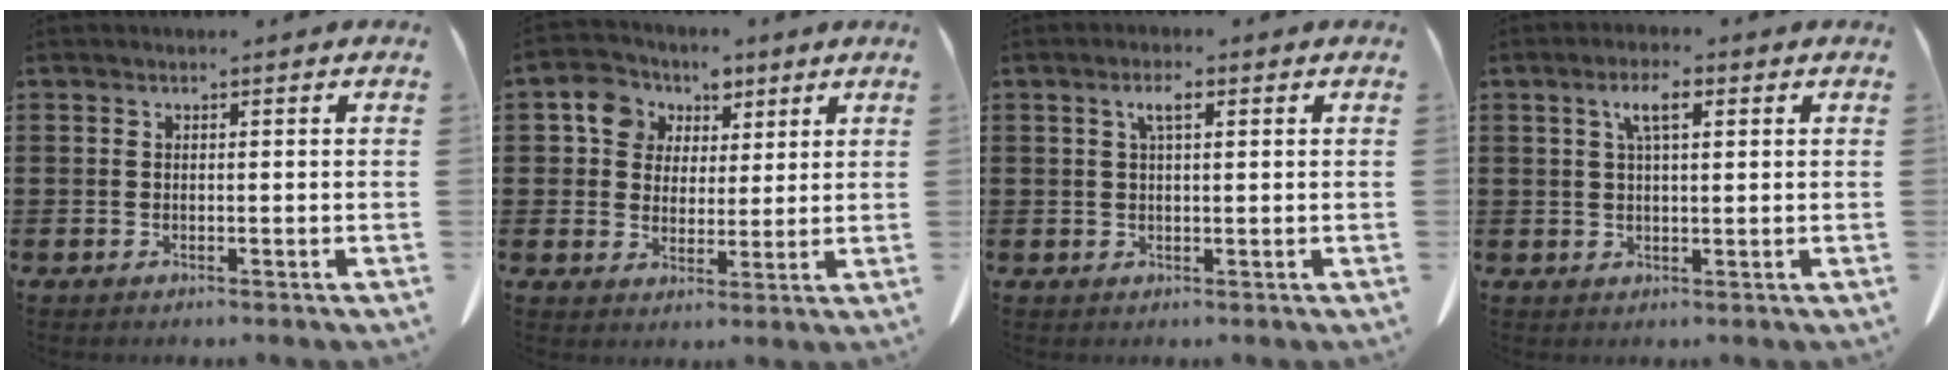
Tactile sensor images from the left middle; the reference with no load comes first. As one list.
[{"total": 6.6, "force": [3.1, 5.5, 1.8], "torque": [-0.058, 0.015, 0.056]}, {"total": 2.9, "force": [1.0, 0.8, 2.5], "torque": [-0.053, 0.008, 0.015]}, {"total": 4.4, "force": [1.7, 1.2, 3.8], "torque": [-0.074, 0.006, 0.025]}]